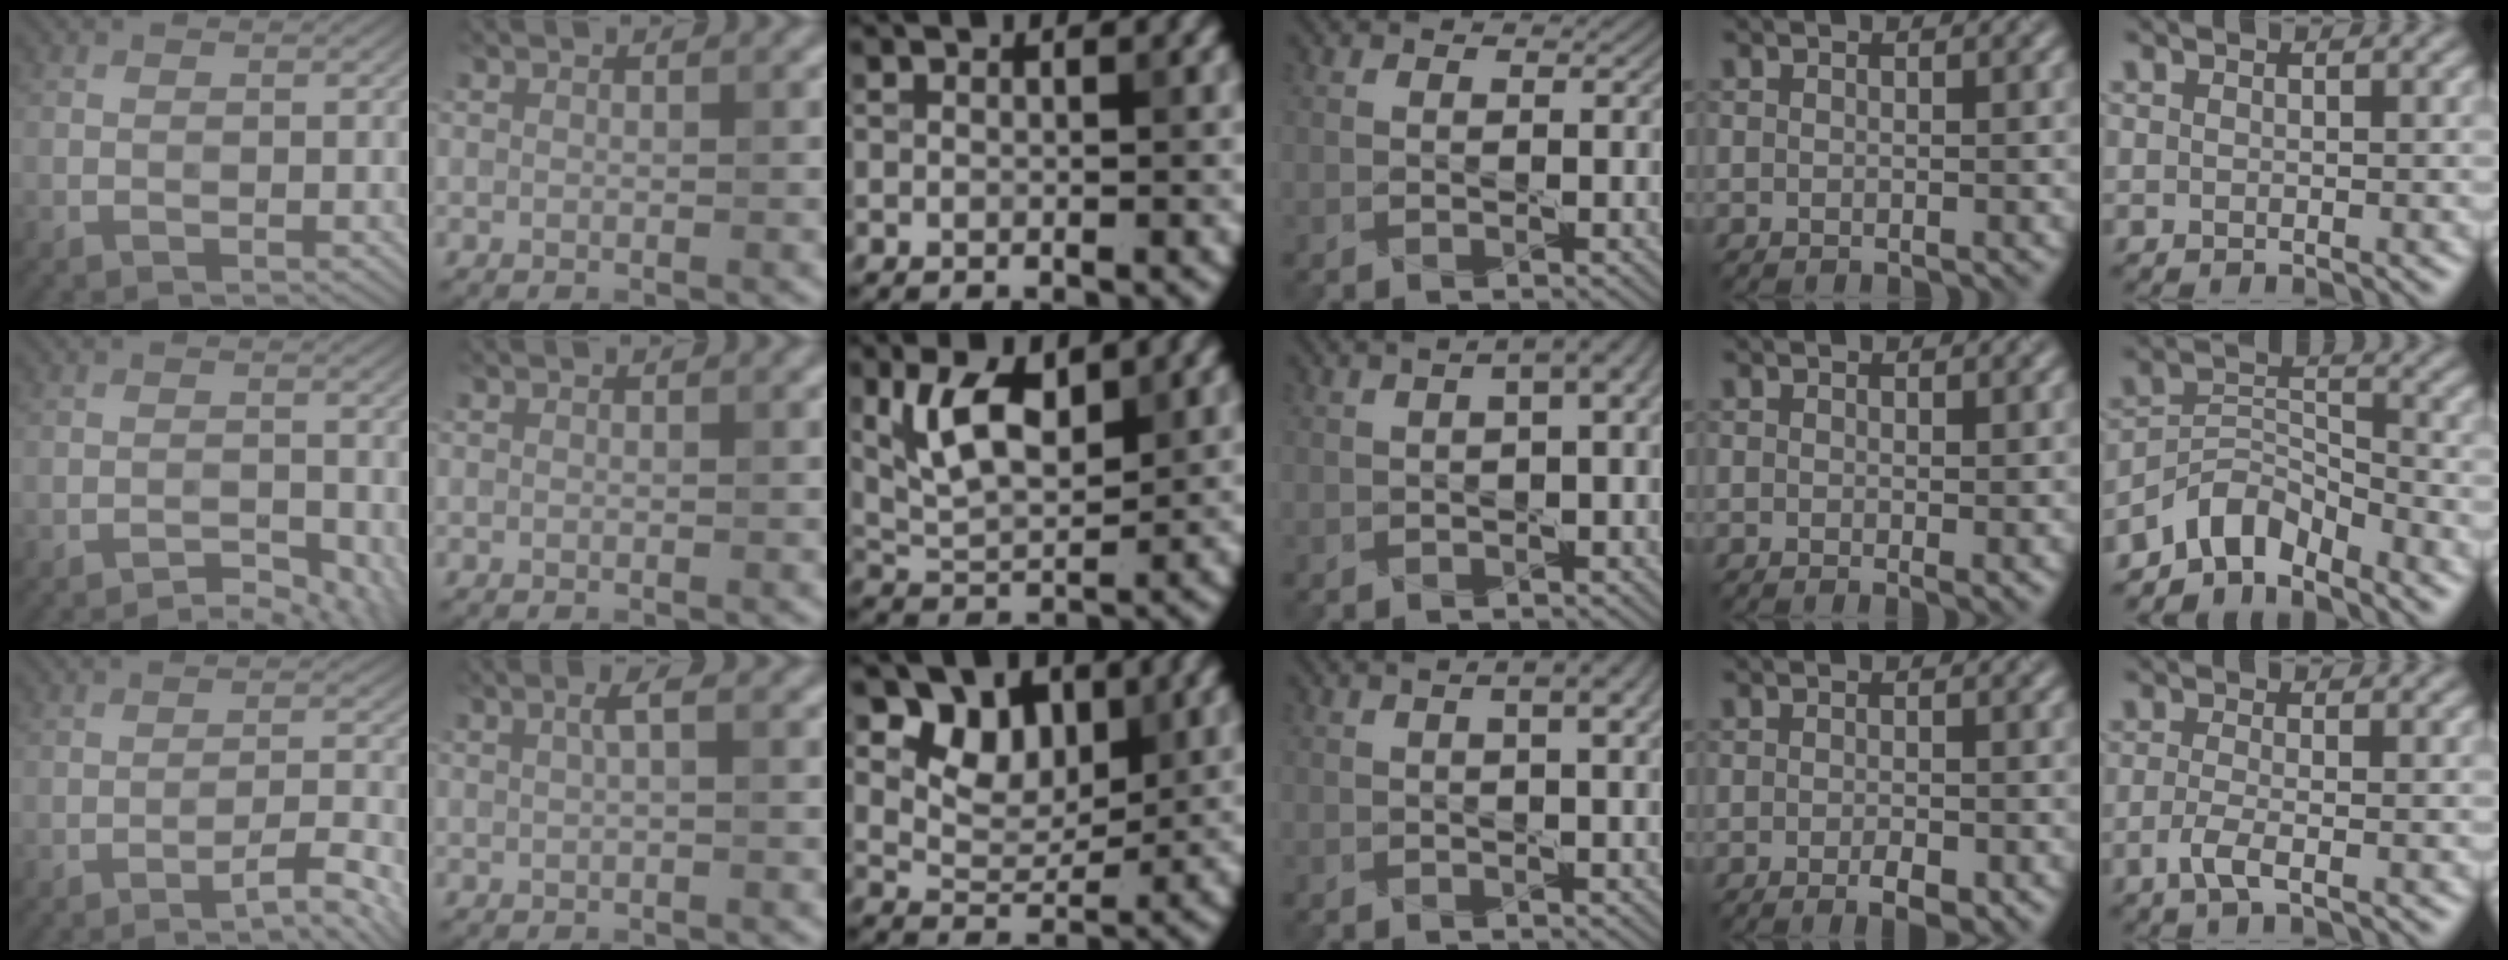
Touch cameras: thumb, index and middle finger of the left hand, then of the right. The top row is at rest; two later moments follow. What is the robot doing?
{"motion": "pour", "object": "sugar"}